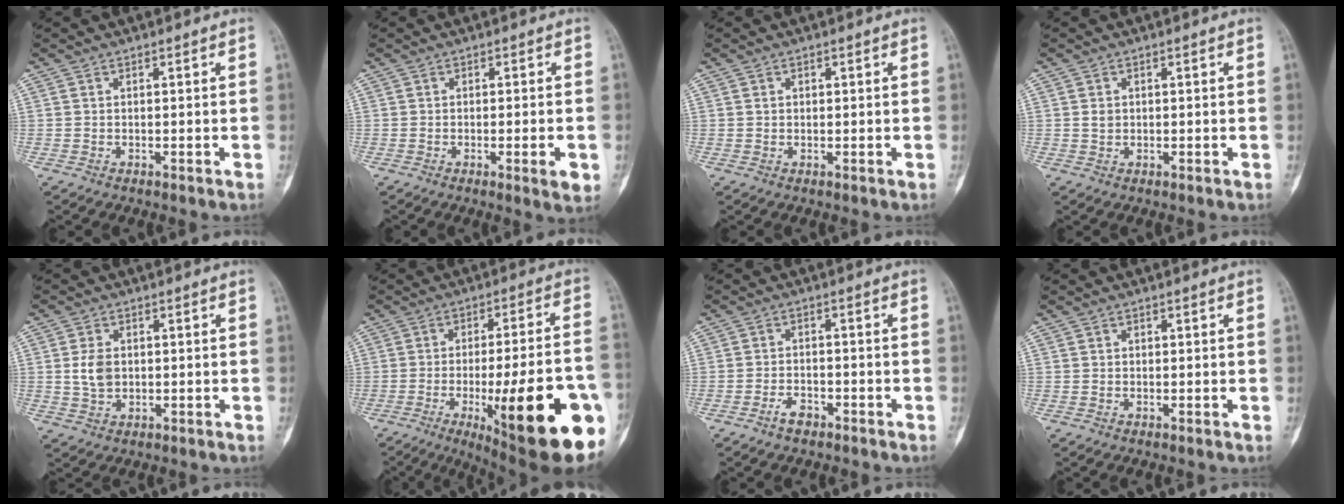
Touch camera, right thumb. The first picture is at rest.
{"total": 4.1, "force": [-1.2, 0.7, 3.8], "torque": [-0.054, -0.004, -0.015]}
{"total": 0.9, "force": [0.2, 0.8, 0.3], "torque": [0.000, 0.001, 0.003]}
{"total": 1.4, "force": [0.2, 1.2, 0.7], "torque": [-0.010, 0.001, 0.006]}
{"total": 4.6, "force": [0.4, 3.3, 3.2], "torque": [-0.056, 0.000, 0.011]}
{"total": 27.1, "force": [-9.1, 7.0, 24.6], "torque": [-0.285, 0.008, -0.113]}
{"total": 3.0, "force": [-2.2, 1.4, 1.5], "torque": [-0.029, 0.015, -0.040]}
{"total": 0.5, "force": [0.1, 0.5, 0.1], "torque": [0.002, 0.002, 0.001]}